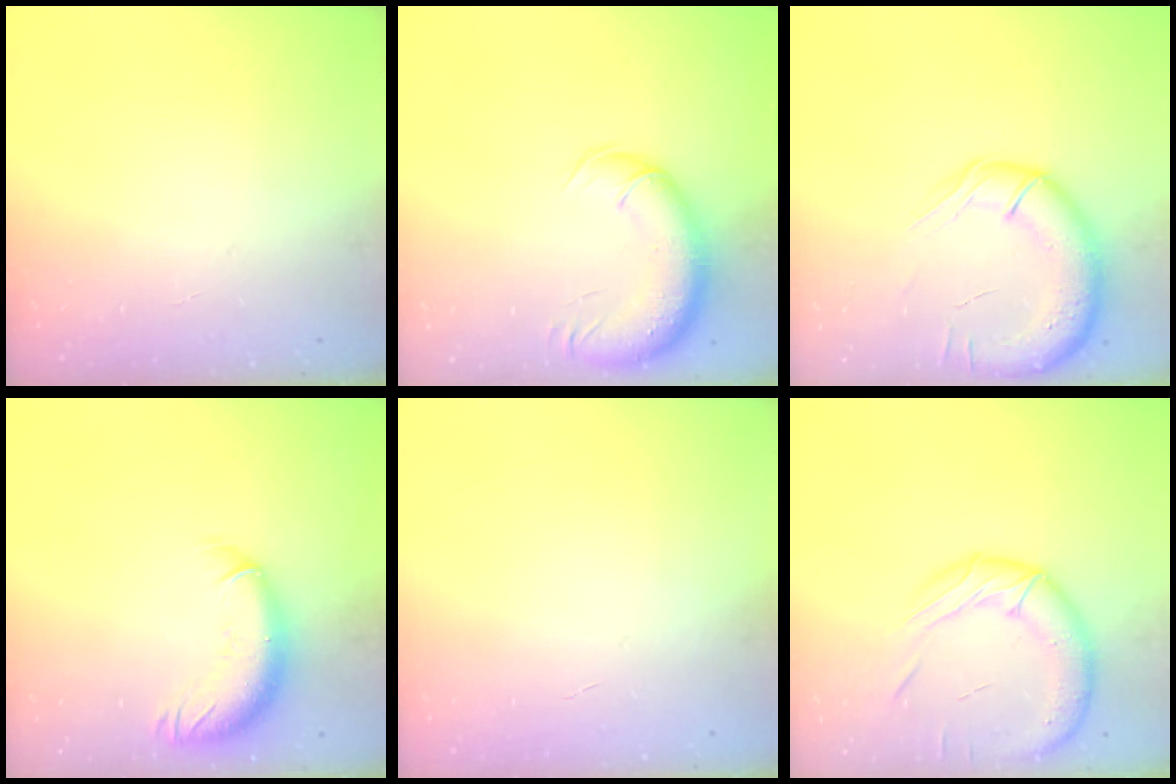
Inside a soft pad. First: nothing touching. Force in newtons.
{"total": 13.8, "press": 13.2, "slide": 4.1}
{"total": 15.4, "press": 14.9, "slide": 4.0}
{"total": 11.7, "press": 11.4, "slide": 2.8}
{"total": 0.0}
{"total": 18.1, "press": 17.9, "slide": 2.6}